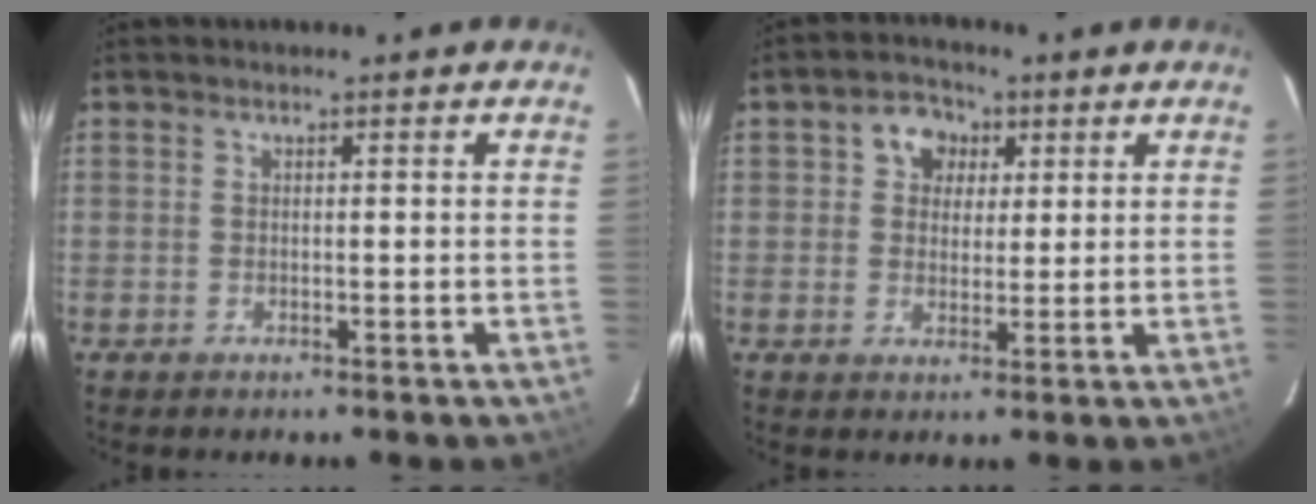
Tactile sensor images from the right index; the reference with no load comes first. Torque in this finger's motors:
{"motor_torque": [0.05, -0.03, 0.18, 0.04]}